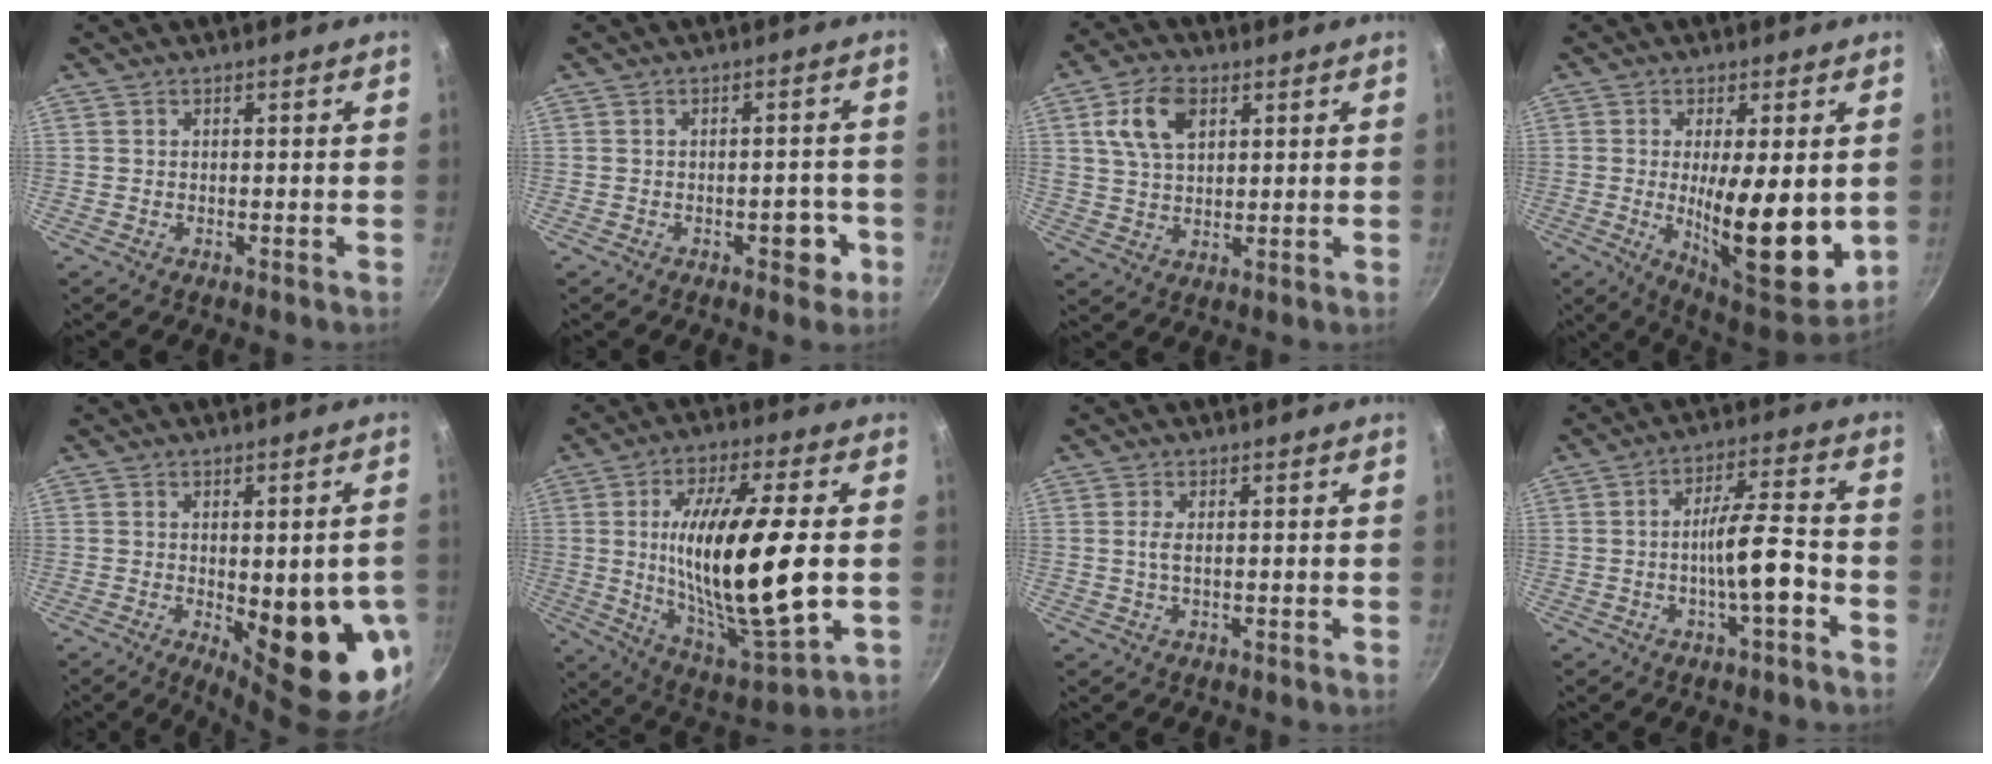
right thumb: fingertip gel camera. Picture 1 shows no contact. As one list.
[{"total": 4.5, "force": [-1.8, 2.5, 3.2], "torque": [-0.021, 0.015, -0.018]}, {"total": 9.4, "force": [3.4, 5.8, 6.6], "torque": [-0.111, -0.001, 0.061]}, {"total": 17.3, "force": [-0.7, 5.6, 16.3], "torque": [-0.227, -0.025, -0.003]}, {"total": 16.1, "force": [-3.0, 5.5, 14.8], "torque": [-0.171, -0.016, -0.026]}, {"total": 23.3, "force": [0.2, 6.4, 22.4], "torque": [-0.402, -0.008, 0.008]}, {"total": 1.9, "force": [0.2, 0.7, 1.8], "torque": [-0.040, -0.001, 0.004]}, {"total": 8.9, "force": [-3.0, 2.0, 8.1], "torque": [-0.129, 0.036, -0.049]}]